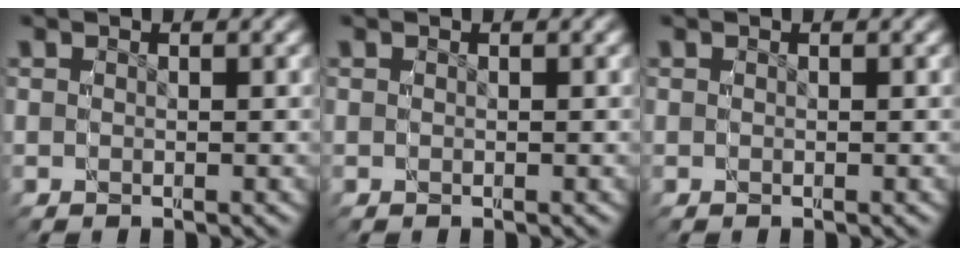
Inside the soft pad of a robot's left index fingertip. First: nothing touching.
{"total": 0.0}
{"total": 0.0}